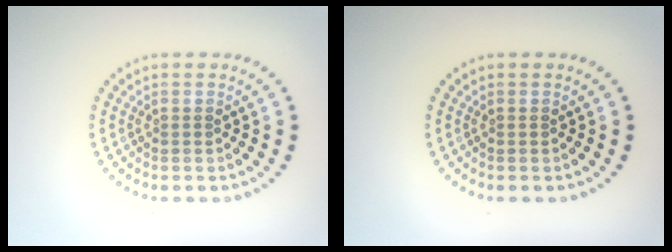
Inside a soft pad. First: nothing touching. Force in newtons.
{"total": 0.0}